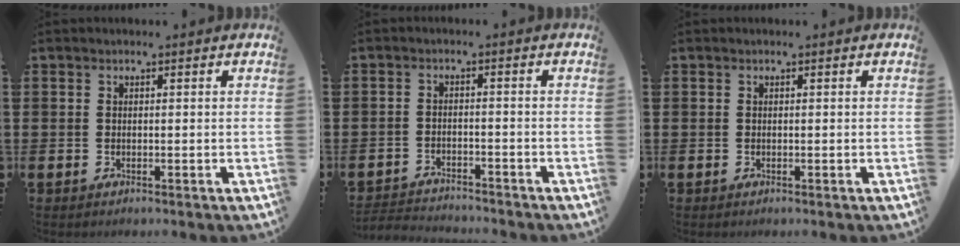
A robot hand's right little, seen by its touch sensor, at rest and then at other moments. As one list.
[{"total": 2.4, "force": [-2.4, 0.1, -0.2], "torque": [-0.002, 0.001, -0.053]}, {"total": 0.0}]